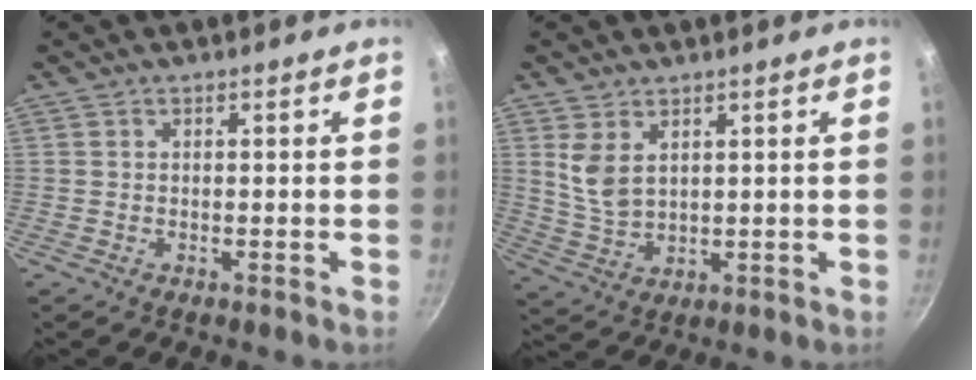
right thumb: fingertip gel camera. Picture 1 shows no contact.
{"total": 6.1, "force": [2.6, 3.6, 4.2], "torque": [-0.072, -0.028, 0.059]}